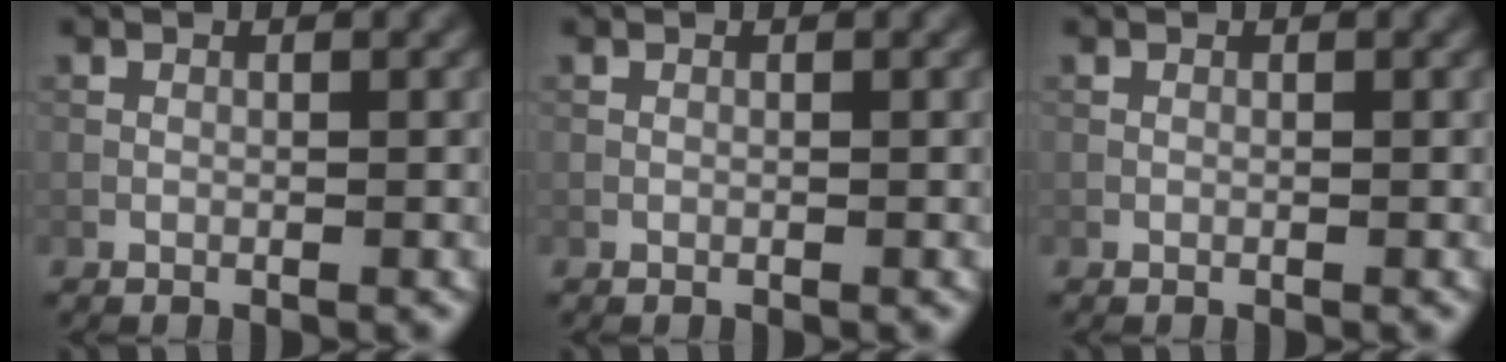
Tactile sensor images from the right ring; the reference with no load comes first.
{"total": 0.0}
{"total": 0.0}